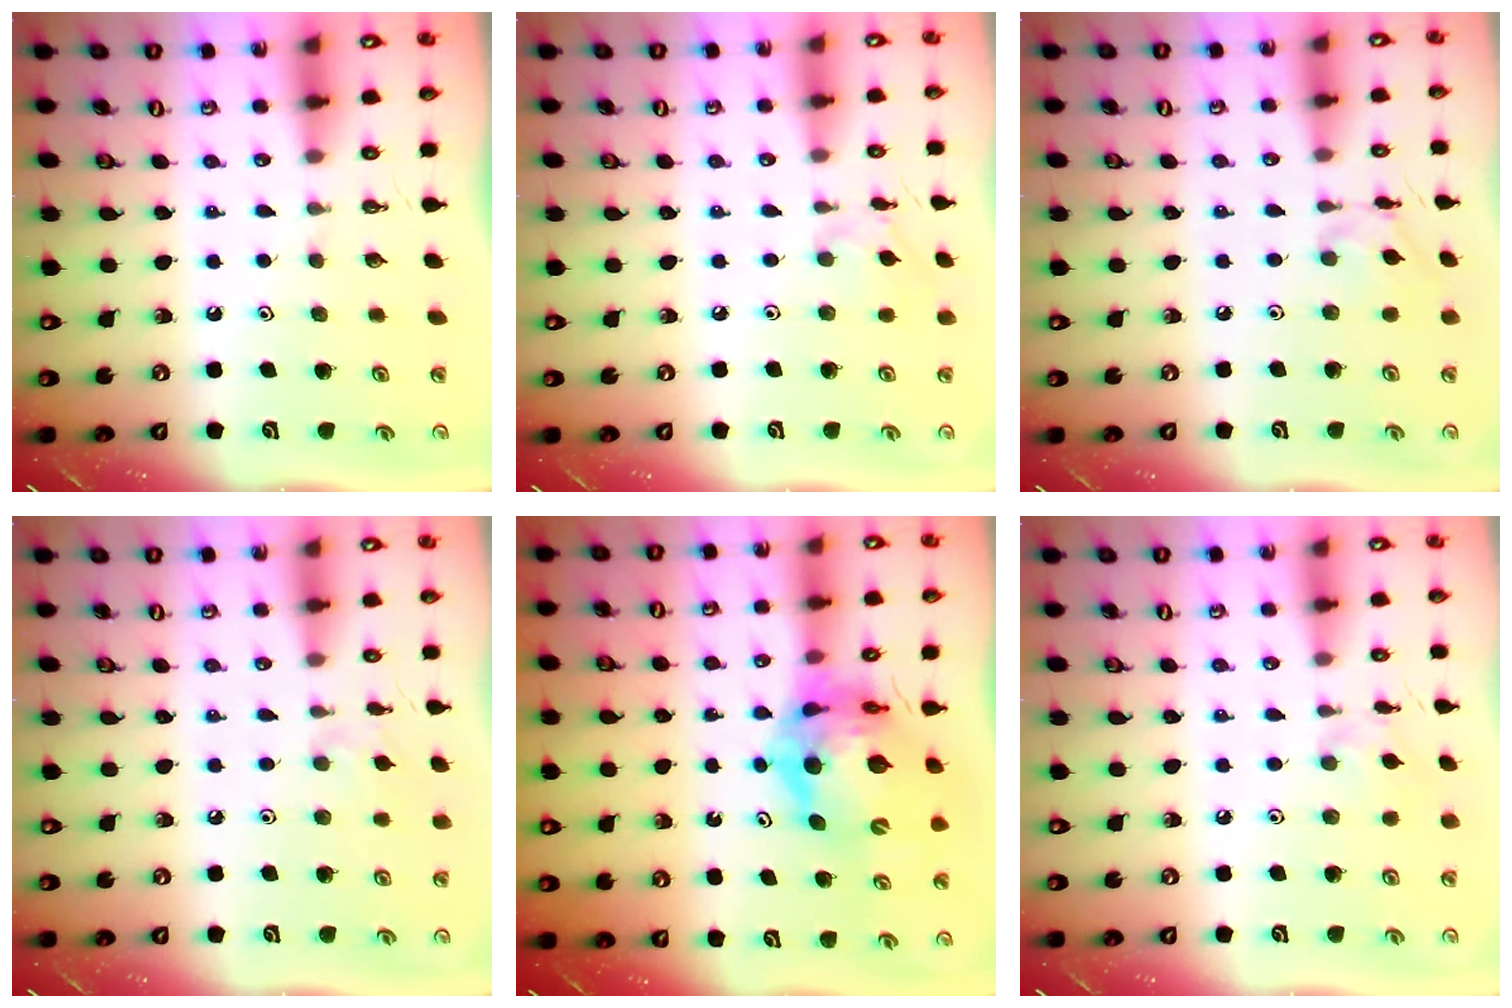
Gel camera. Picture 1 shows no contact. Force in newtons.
{"total": 4.5, "press": 4.5, "slide": 0.4}
{"total": 5.9, "press": 5.9, "slide": 0.5}
{"total": 1.9, "press": 1.9, "slide": 0.4}
{"total": 15.1, "press": 14.9, "slide": 1.8}
{"total": 6.5, "press": 6.4, "slide": 0.9}